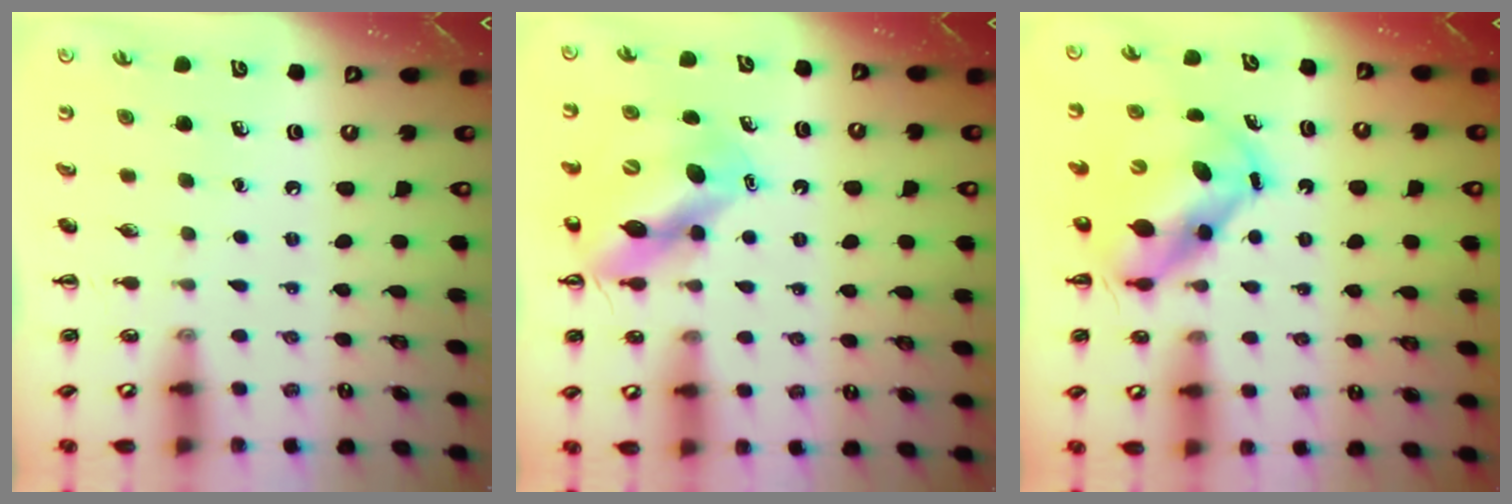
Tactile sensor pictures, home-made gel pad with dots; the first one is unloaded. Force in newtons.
{"total": 11.1, "press": 10.7, "slide": 2.9}
{"total": 6.9, "press": 6.6, "slide": 2.0}